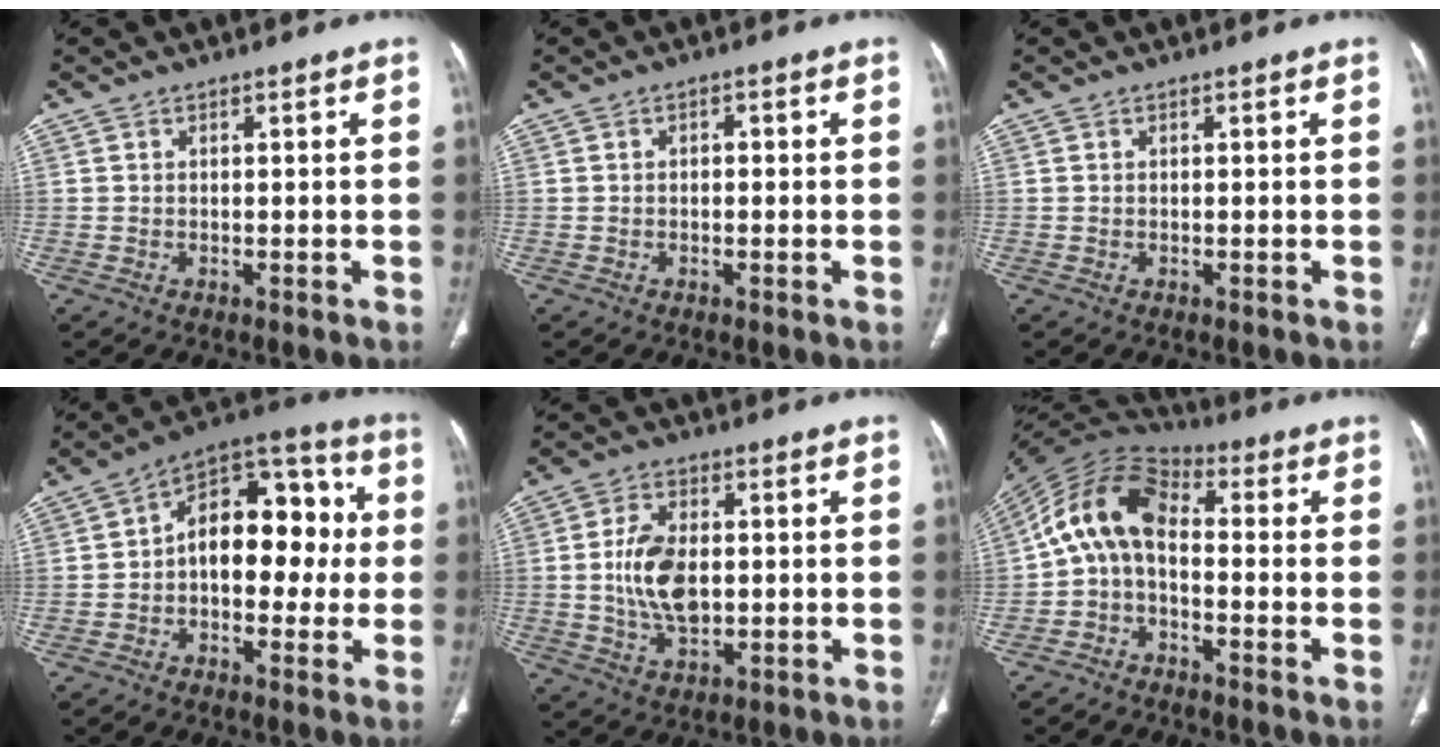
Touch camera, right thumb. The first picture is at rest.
{"total": 1.1, "force": [0.0, 0.7, 0.9], "torque": [-0.008, 0.003, -0.003]}
{"total": 0.0}
{"total": 16.6, "force": [0.4, 10.2, 13.0], "torque": [-0.140, 0.048, -0.007]}
{"total": 9.8, "force": [0.0, 5.7, 8.0], "torque": [-0.148, 0.000, 0.005]}
{"total": 11.5, "force": [-1.0, 7.1, 9.0], "torque": [-0.156, 0.050, -0.036]}